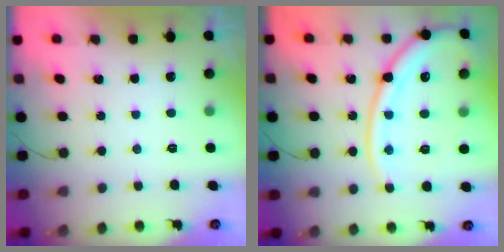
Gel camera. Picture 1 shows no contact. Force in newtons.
{"total": 17.2, "press": 17.0, "slide": 2.0}